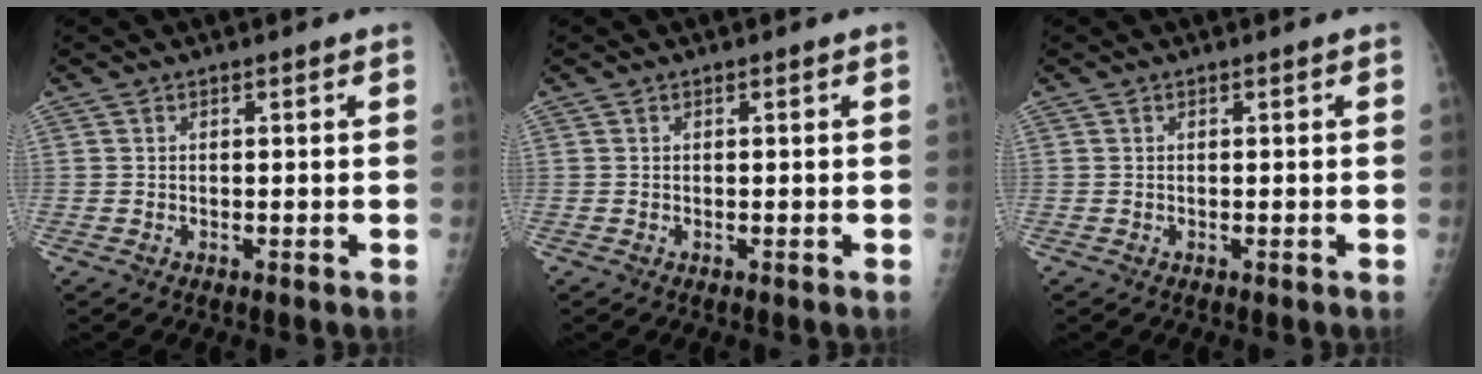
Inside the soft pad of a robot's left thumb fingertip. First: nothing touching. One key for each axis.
{"total": 0.0}
{"total": 0.0}